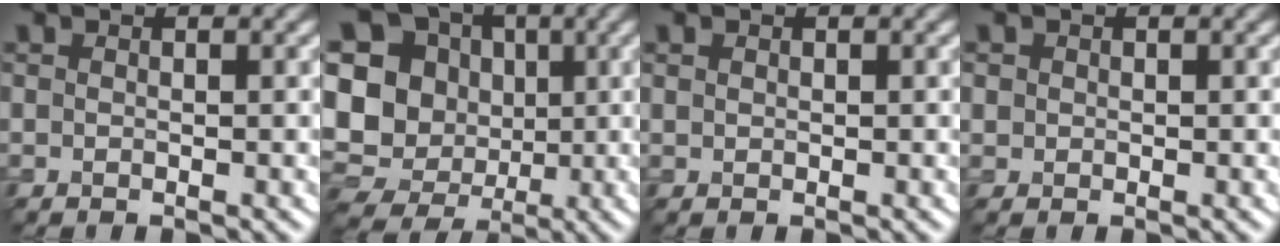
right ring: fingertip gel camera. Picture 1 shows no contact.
{"total": 15.7, "force": [0.0, 14.3, 6.4], "torque": [-0.161, 0.015, -0.024]}
{"total": 0.6, "force": [0.2, 0.5, 0.2], "torque": [-0.006, -0.003, 0.005]}
{"total": 0.8, "force": [0.1, 0.7, 0.1], "torque": [0.000, -0.005, 0.002]}